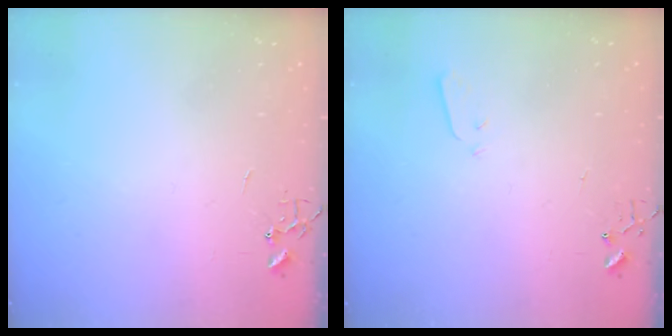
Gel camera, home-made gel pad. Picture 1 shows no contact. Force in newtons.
{"total": 2.8, "press": 2.7, "slide": 0.4}